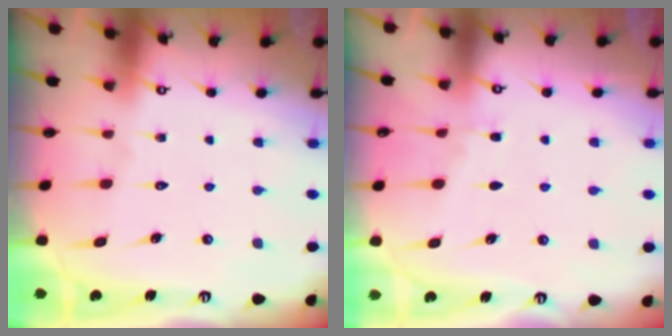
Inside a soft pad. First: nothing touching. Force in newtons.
{"total": 2.5, "press": 2.4, "slide": 0.4}